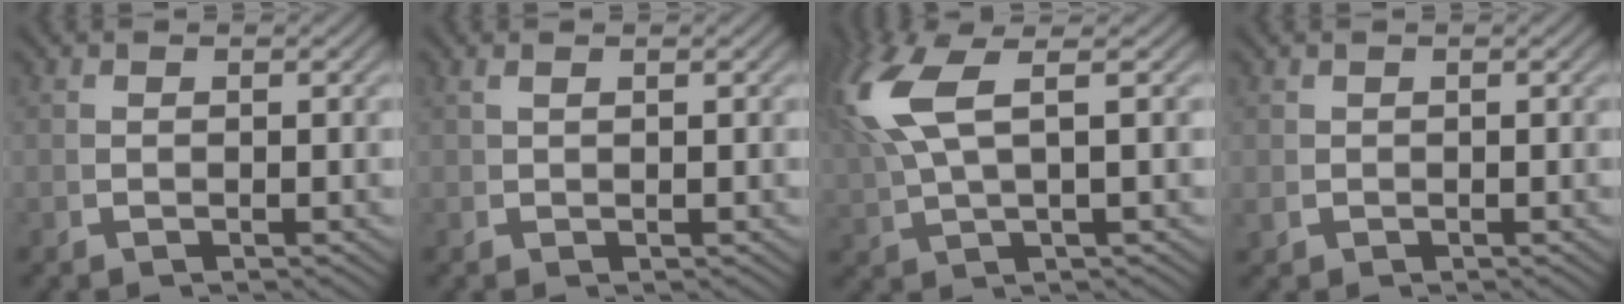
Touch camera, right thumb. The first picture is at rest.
{"total": 0.6, "force": [0.5, -0.2, 0.1], "torque": [0.000, 0.000, 0.013]}
{"total": 6.8, "force": [2.8, 2.9, 5.5], "torque": [-0.122, 0.006, 0.056]}
{"total": 0.5, "force": [0.2, 0.4, -0.3], "torque": [0.003, -0.004, 0.006]}